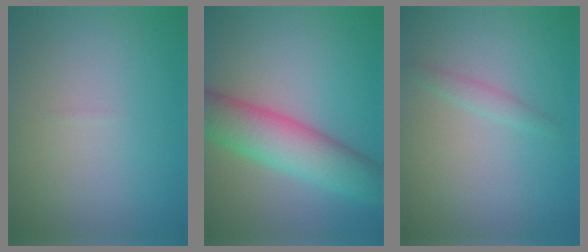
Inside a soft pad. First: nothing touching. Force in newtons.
{"total": 7.3, "press": 7.3, "slide": 0.2}
{"total": 1.1, "press": 1.1, "slide": 0.1}